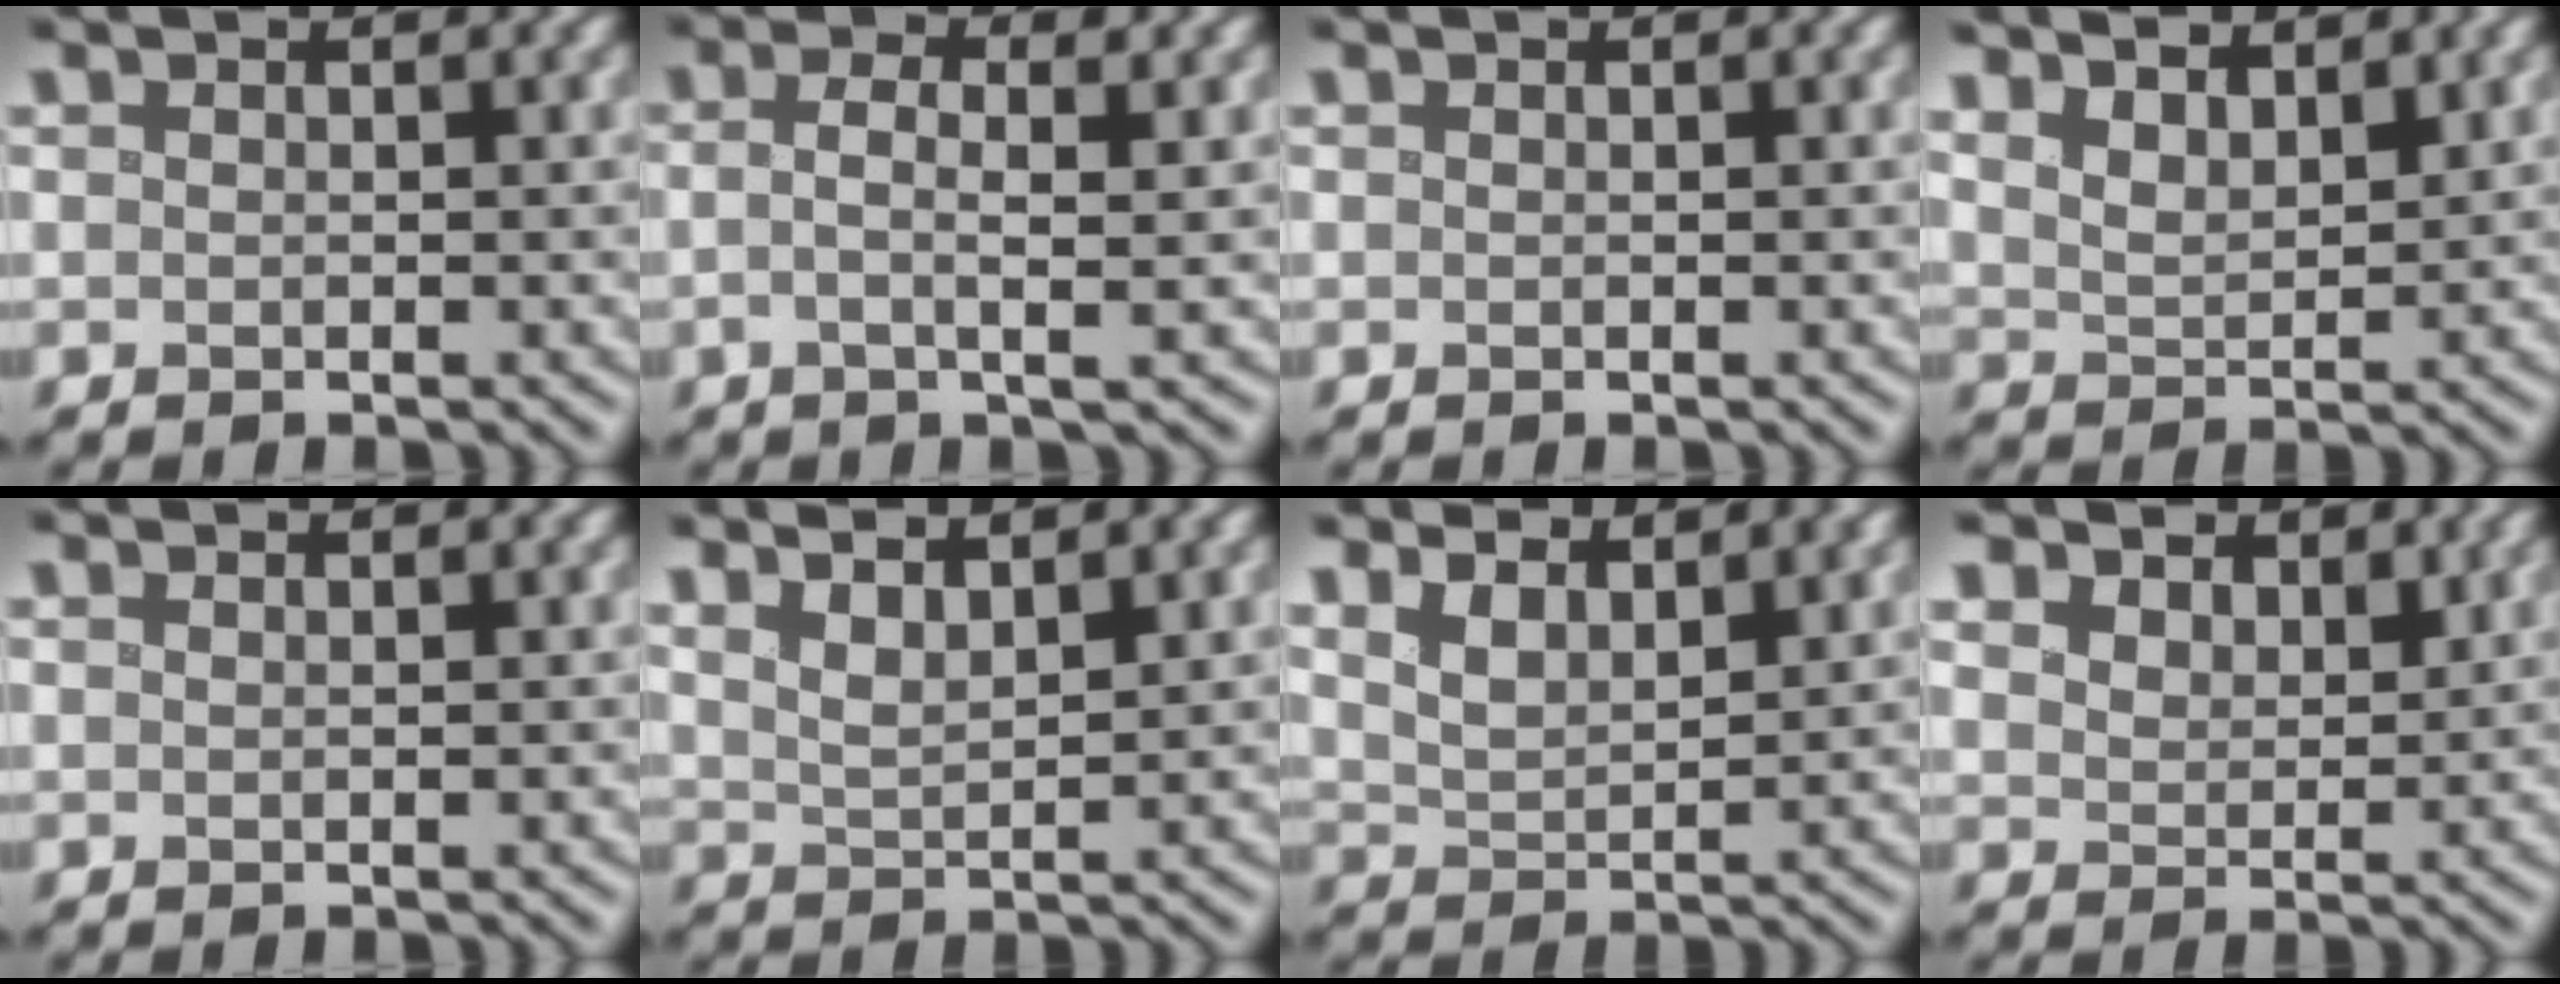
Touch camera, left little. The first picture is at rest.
{"total": 2.5, "force": [-0.2, 0.5, 2.4], "torque": [-0.050, 0.005, 0.001]}
{"total": 0.0}
{"total": 3.6, "force": [2.6, 1.5, 2.0], "torque": [-0.040, 0.008, 0.046]}
{"total": 0.0}
{"total": 2.8, "force": [2.0, 0.6, 1.8], "torque": [-0.041, 0.011, 0.041]}
{"total": 3.6, "force": [2.7, 1.4, 1.9], "torque": [-0.050, 0.005, 0.053]}
{"total": 4.3, "force": [3.4, 2.2, 1.4], "torque": [-0.046, 0.005, 0.056]}